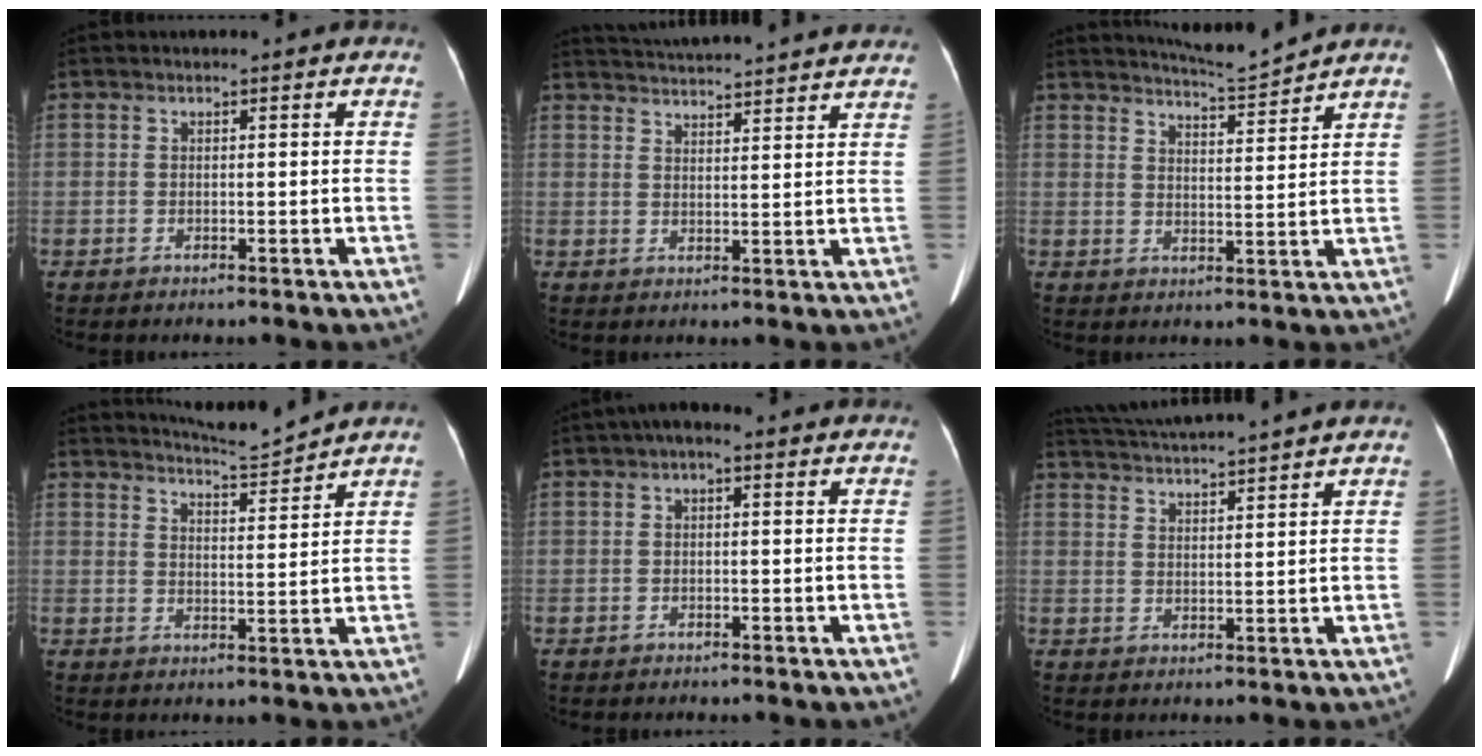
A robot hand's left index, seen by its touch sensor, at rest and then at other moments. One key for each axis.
{"total": 15.7, "fx": 14.7, "fy": 1.2, "fz": 5.2, "tx": -0.087, "ty": 0.027, "tz": 0.200}
{"total": 6.2, "fx": 6.1, "fy": -1.1, "fz": 0.8, "tx": -0.026, "ty": -0.013, "tz": 0.099}
{"total": 5.9, "fx": 5.8, "fy": -1.1, "fz": 0.4, "tx": -0.020, "ty": -0.013, "tz": 0.095}
{"total": 1.9, "fx": 0.5, "fy": 0.9, "fz": 1.7, "tx": -0.025, "ty": 0.011, "tz": 0.002}
{"total": 10.6, "fx": 9.9, "fy": -1.0, "fz": 3.8, "tx": -0.076, "ty": 0.025, "tz": 0.151}